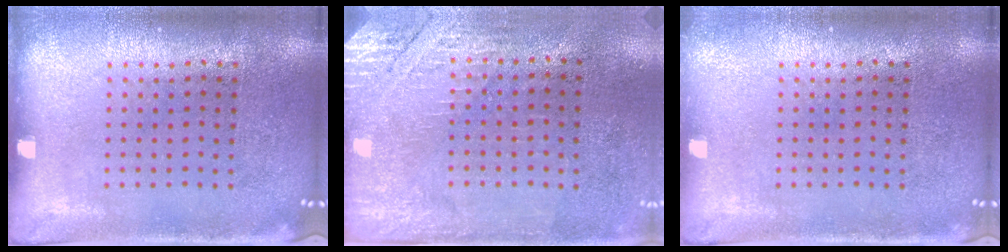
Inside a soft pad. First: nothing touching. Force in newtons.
{"total": 2.8, "press": 2.5, "slide": 1.4}
{"total": 0.6, "press": 0.6, "slide": 0.1}